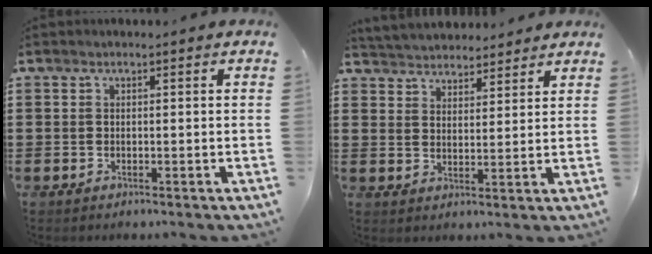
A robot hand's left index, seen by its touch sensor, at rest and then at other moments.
{"total": 4.0, "force": [3.9, 0.7, -0.4], "torque": [-0.011, -0.017, 0.071]}